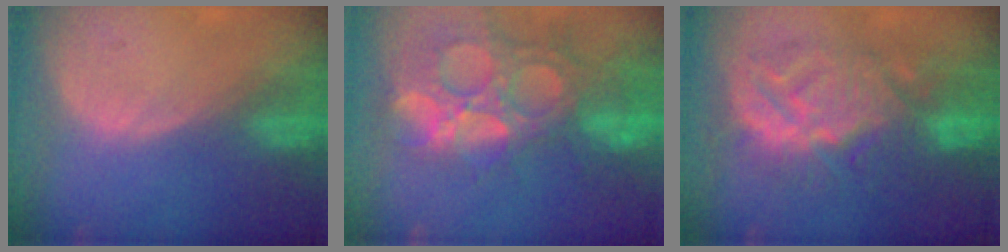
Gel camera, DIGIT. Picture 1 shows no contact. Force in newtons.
{"total": 14.3, "press": 12.2, "slide": 7.6}
{"total": 11.0, "press": 10.9, "slide": 0.8}